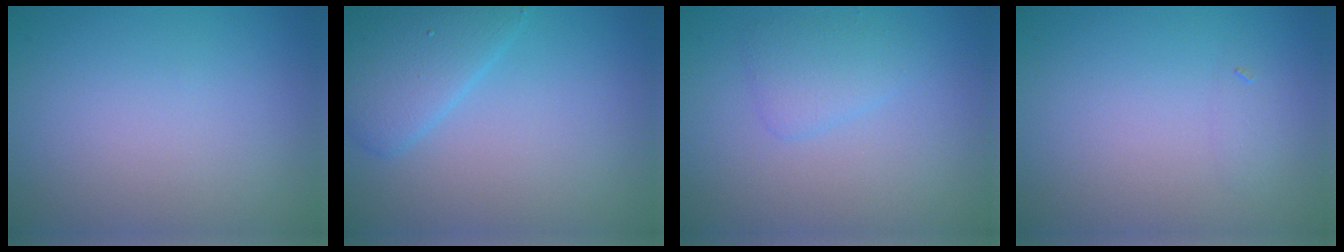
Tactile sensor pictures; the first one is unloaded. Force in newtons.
{"total": 3.9, "press": 3.9, "slide": 0.1}
{"total": 1.8, "press": 1.8, "slide": 0.1}
{"total": 0.6, "press": 0.6, "slide": 0.0}